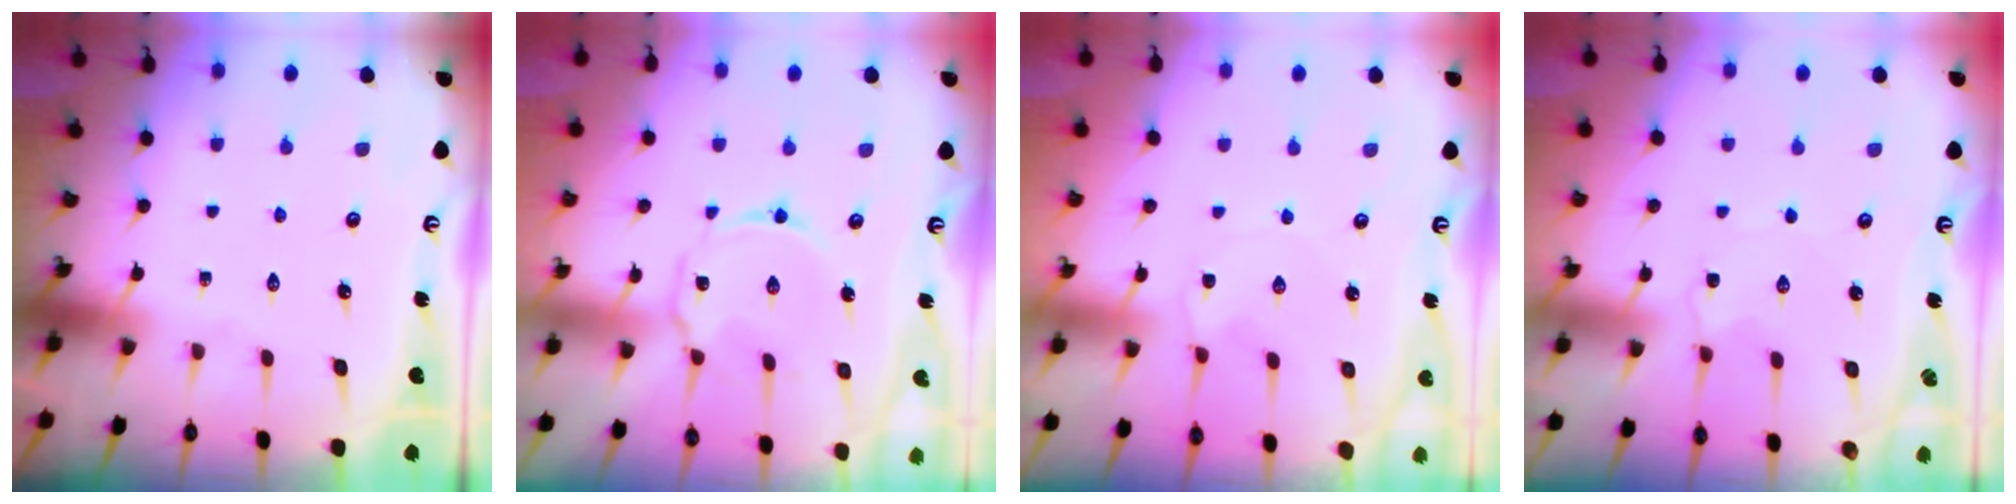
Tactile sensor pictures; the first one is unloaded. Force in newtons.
{"total": 6.9, "press": 6.9, "slide": 0.5}
{"total": 1.8, "press": 1.8, "slide": 0.4}
{"total": 2.2, "press": 2.2, "slide": 0.3}